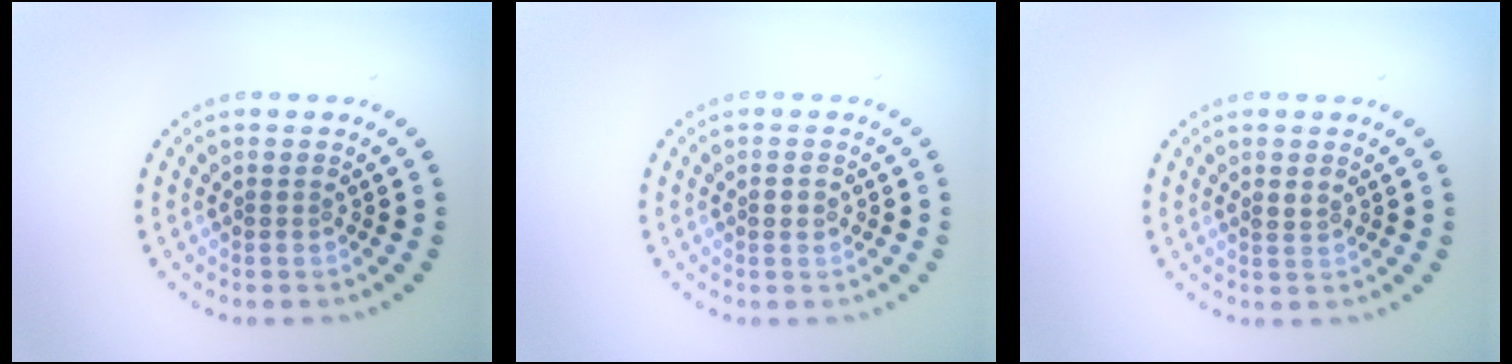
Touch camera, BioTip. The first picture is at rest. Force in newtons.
{"total": 0.9, "press": 0.9, "slide": 0.1}
{"total": 0.7, "press": 0.7, "slide": 0.2}